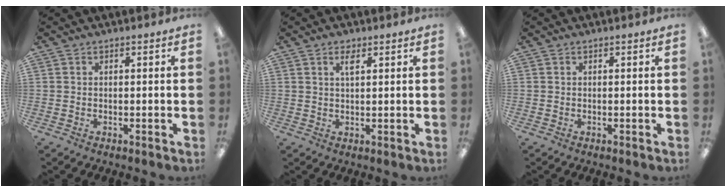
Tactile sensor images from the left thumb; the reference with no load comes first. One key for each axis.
{"total": 2.7, "fx": 1.6, "fy": 1.0, "fz": 1.9, "tx": -0.036, "ty": 0.001, "tz": 0.026}
{"total": 0.0}